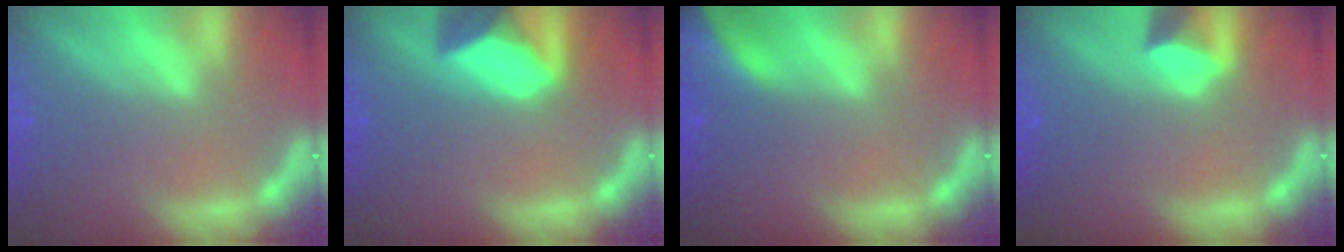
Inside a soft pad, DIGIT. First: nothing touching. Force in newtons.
{"total": 7.5}
{"total": 9.4}
{"total": 2.4}